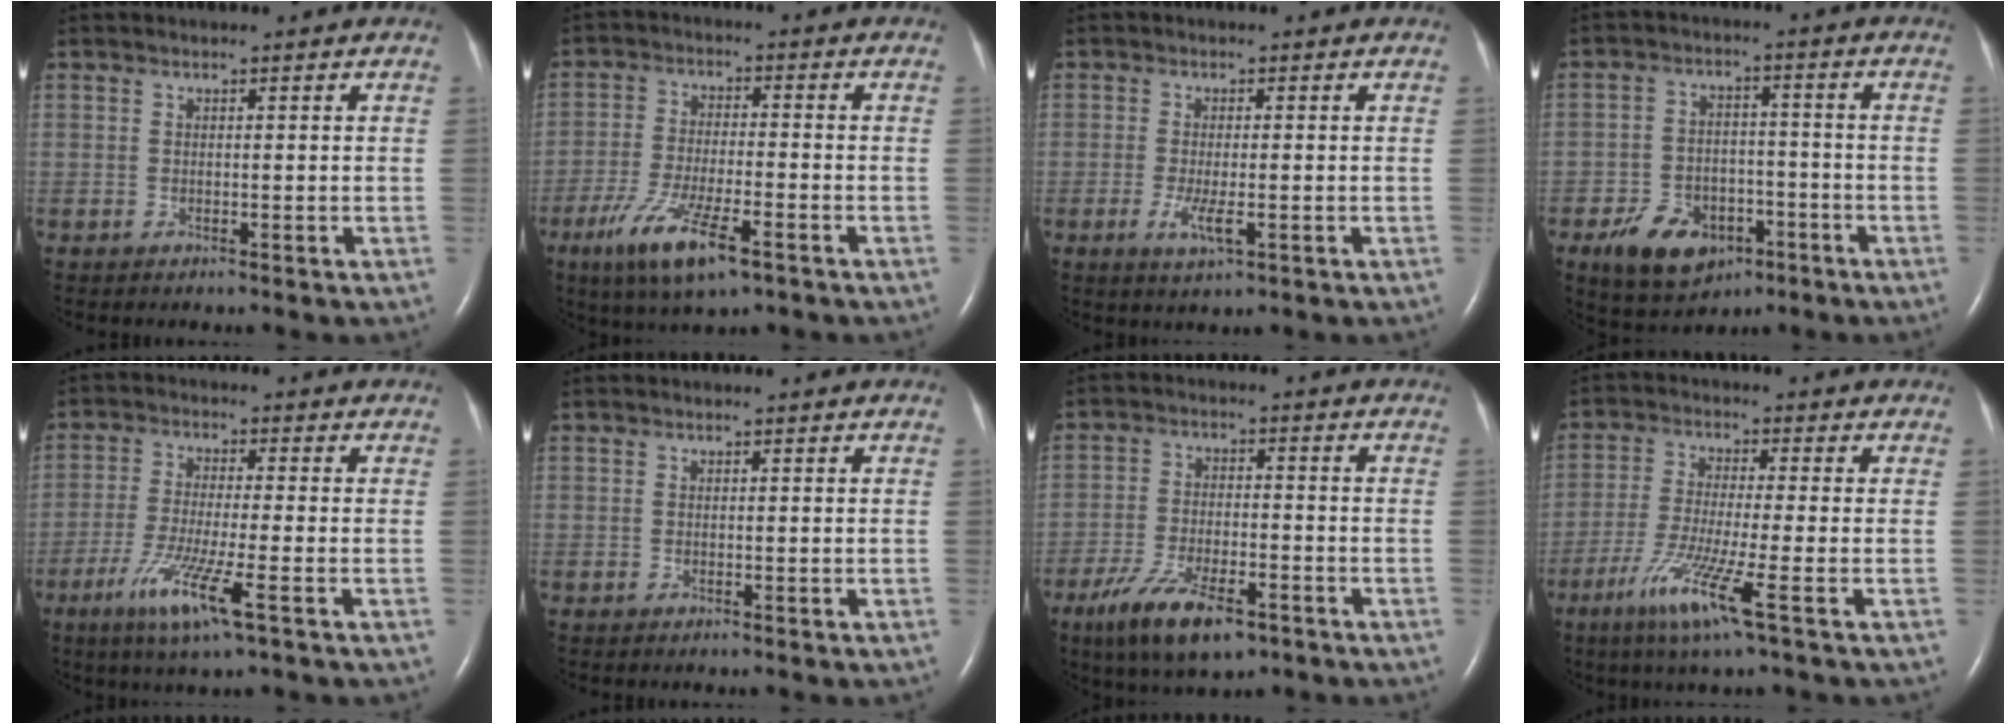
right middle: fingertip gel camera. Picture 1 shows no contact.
{"total": 10.3, "force": [-5.8, 2.1, 8.2], "torque": [-0.166, -0.022, -0.099]}
{"total": 3.5, "force": [-1.2, 0.8, 3.2], "torque": [-0.070, -0.007, -0.019]}
{"total": 9.7, "force": [-5.1, 6.2, 5.5], "torque": [-0.103, 0.003, -0.075]}
{"total": 8.6, "force": [-4.3, -0.1, 7.5], "torque": [-0.153, -0.025, -0.079]}
{"total": 0.0}
{"total": 10.2, "force": [-6.3, 3.4, 7.3], "torque": [-0.140, -0.014, -0.106]}
{"total": 9.0, "force": [-4.5, -0.7, 7.7], "torque": [-0.157, -0.028, -0.089]}